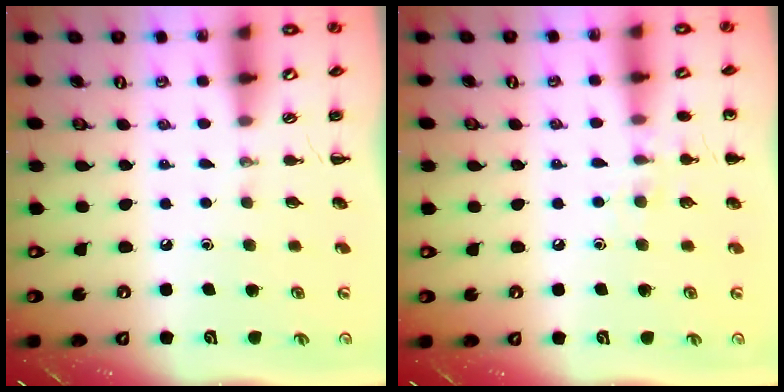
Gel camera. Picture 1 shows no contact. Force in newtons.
{"total": 7.6, "press": 7.3, "slide": 2.0}